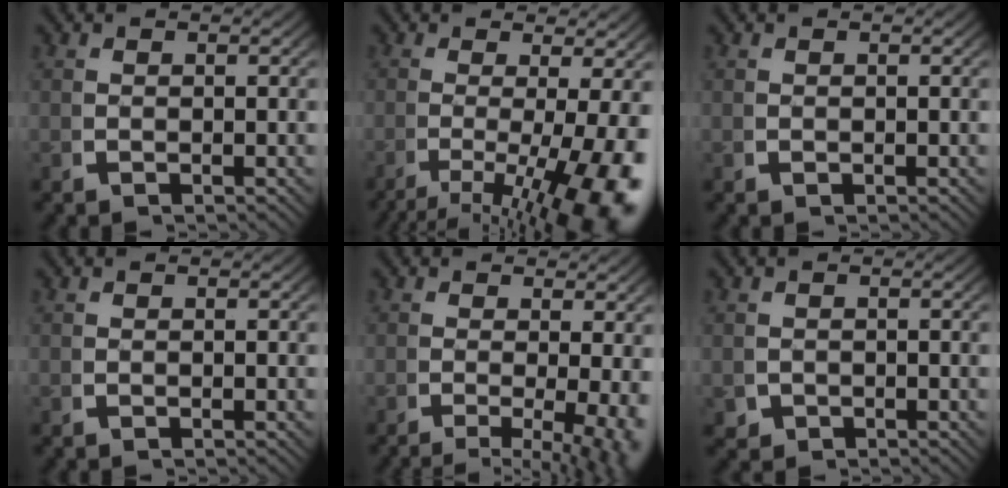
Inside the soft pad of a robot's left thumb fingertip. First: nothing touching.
{"total": 10.7, "force": [-3.1, 4.8, 9.0], "torque": [-0.143, -0.043, -0.026]}
{"total": 0.0}
{"total": 0.0}
{"total": 7.6, "force": [-3.9, 3.2, 5.6], "torque": [-0.081, -0.038, -0.048]}
{"total": 1.6, "force": [-0.7, 1.4, 0.3], "torque": [-0.013, -0.017, -0.004]}